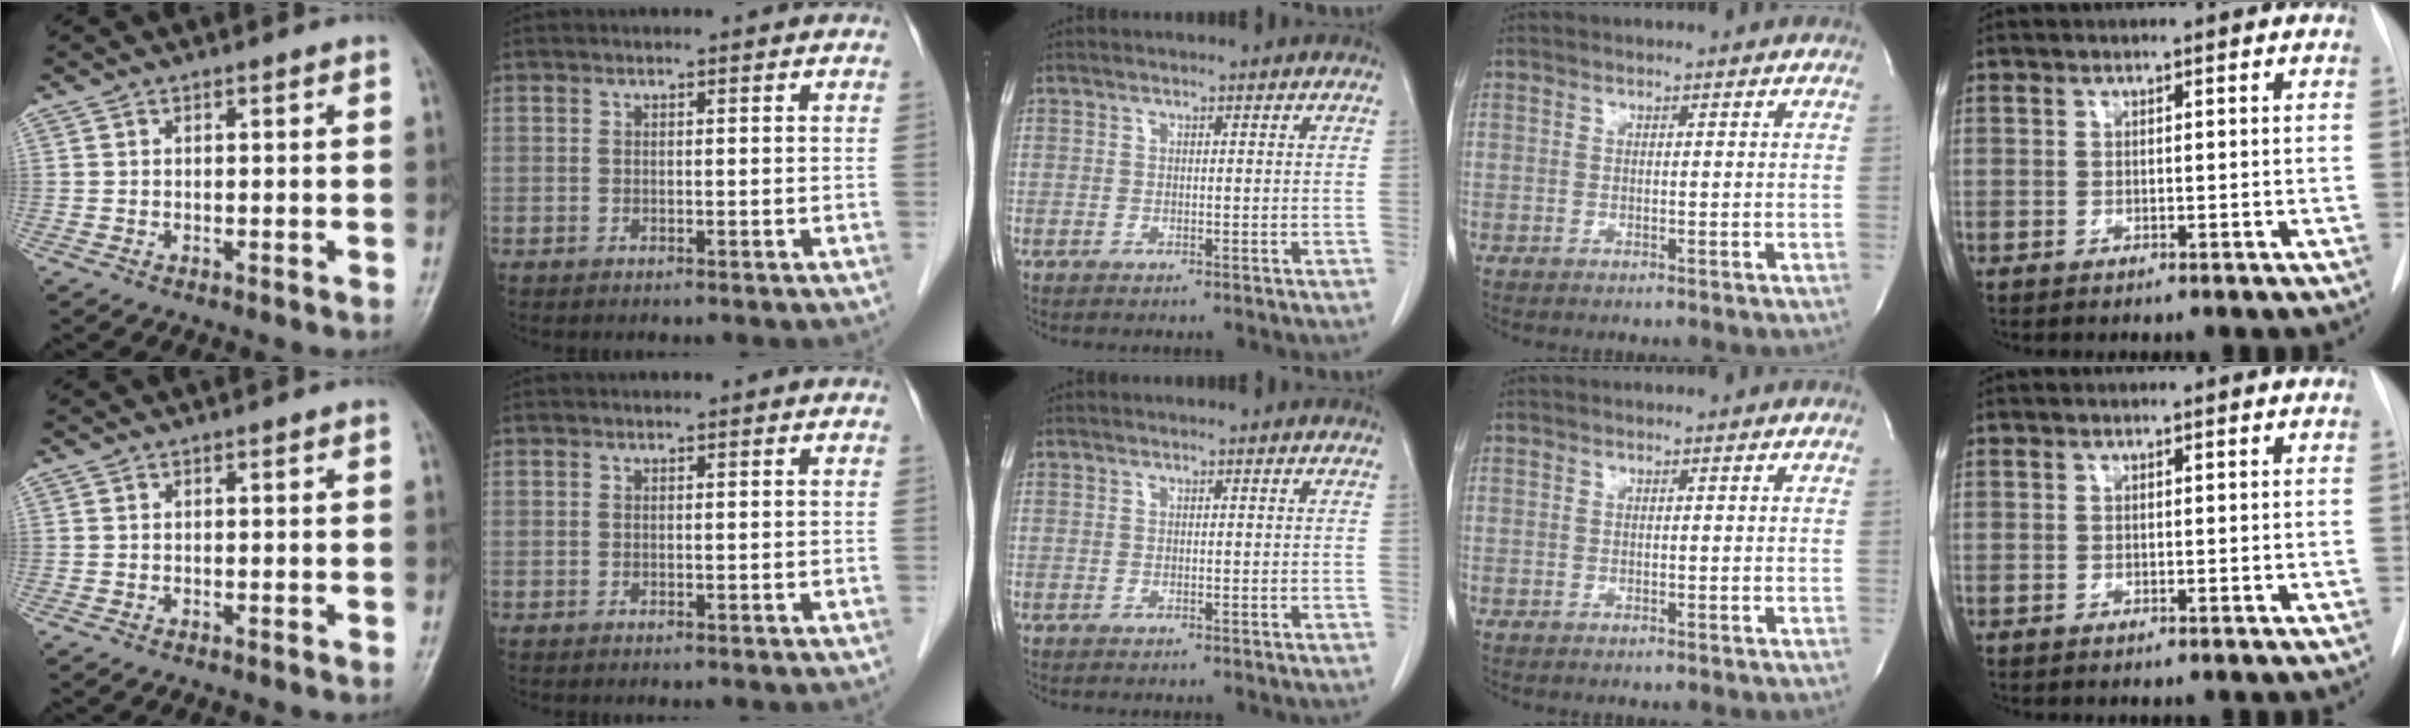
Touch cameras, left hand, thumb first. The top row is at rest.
{}